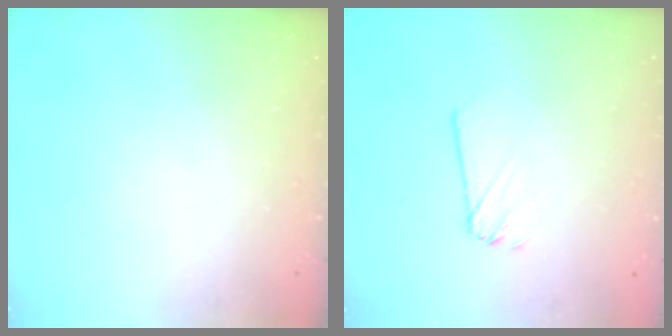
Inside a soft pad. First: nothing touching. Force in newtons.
{"total": 1.6, "press": 1.6, "slide": 0.0}